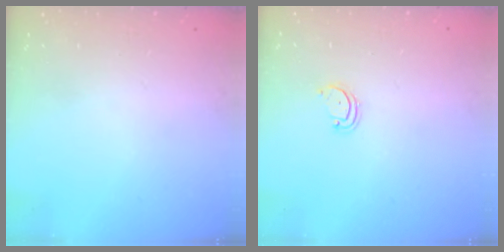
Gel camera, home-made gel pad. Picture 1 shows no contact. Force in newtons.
{"total": 2.6, "press": 2.6, "slide": 0.2}